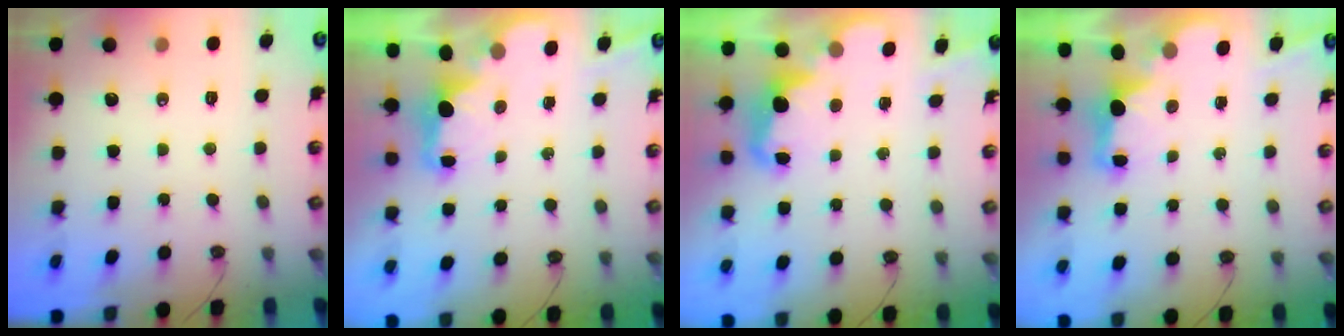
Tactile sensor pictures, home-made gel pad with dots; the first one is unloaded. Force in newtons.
{"total": 2.1, "press": 2.0, "slide": 0.7}
{"total": 3.3, "press": 3.3, "slide": 0.7}
{"total": 2.3, "press": 2.2, "slide": 0.7}